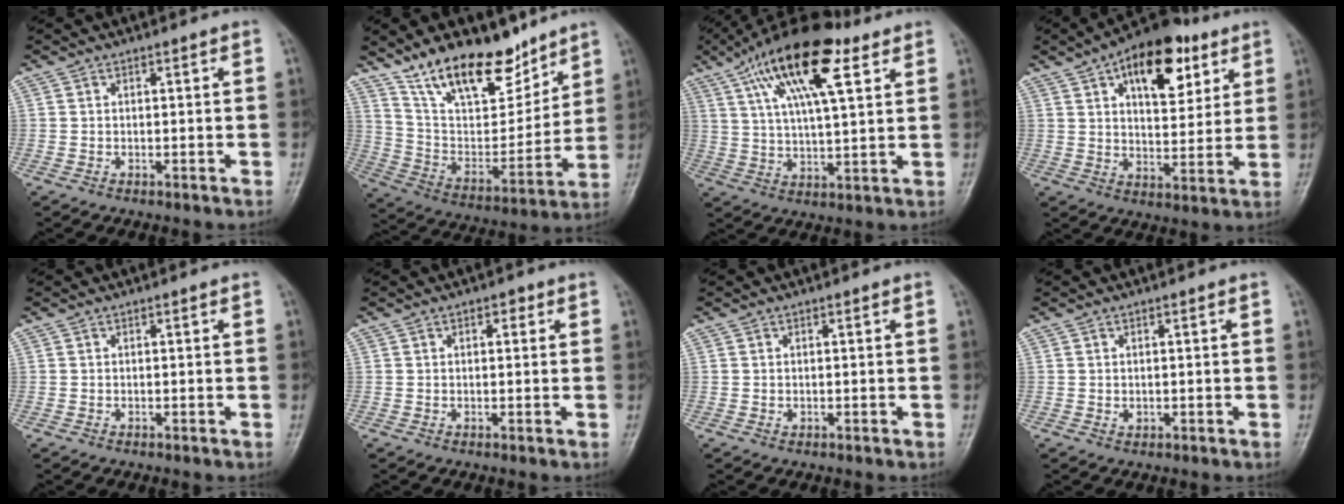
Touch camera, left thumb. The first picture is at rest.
{"total": 19.4, "force": [13.8, 8.9, 10.3], "torque": [-0.109, -0.077, 0.240]}
{"total": 18.8, "force": [9.2, 6.5, 15.1], "torque": [-0.250, -0.007, 0.157]}
{"total": 16.6, "force": [7.9, 8.5, 11.9], "torque": [-0.133, -0.018, 0.120]}
{"total": 0.0}
{"total": 1.9, "force": [0.8, 1.1, 1.3], "torque": [-0.009, 0.001, 0.009]}
{"total": 0.5, "force": [0.1, 0.3, 0.4], "torque": [-0.003, 0.000, 0.004]}
{"total": 1.0, "force": [0.2, 0.7, 0.7], "torque": [-0.009, -0.002, 0.007]}